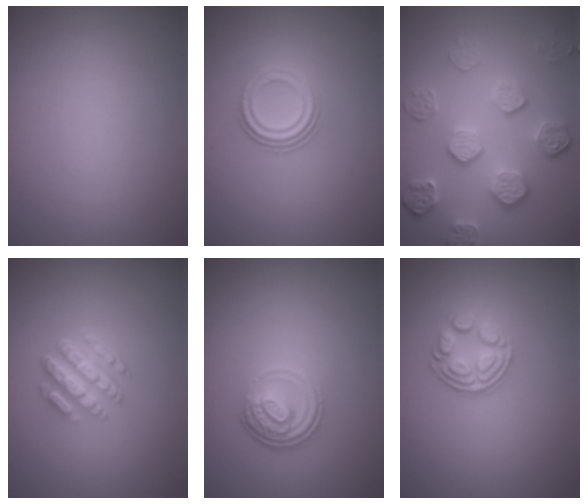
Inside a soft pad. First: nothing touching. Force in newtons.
{"total": 2.9, "press": 2.2, "slide": 2.0}
{"total": 5.3, "press": 3.8, "slide": 3.8}
{"total": 4.5, "press": 3.4, "slide": 2.9}
{"total": 3.7, "press": 2.6, "slide": 2.6}
{"total": 3.6, "press": 2.4, "slide": 2.7}